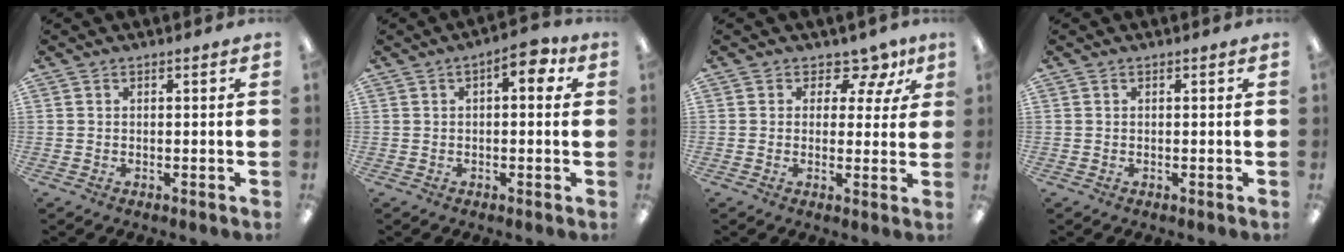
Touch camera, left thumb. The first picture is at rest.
{"total": 6.1, "force": [2.0, 2.6, 5.1], "torque": [-0.061, -0.006, 0.025]}
{"total": 6.9, "force": [4.2, 4.4, 3.1], "torque": [-0.041, -0.028, 0.074]}
{"total": 0.0}